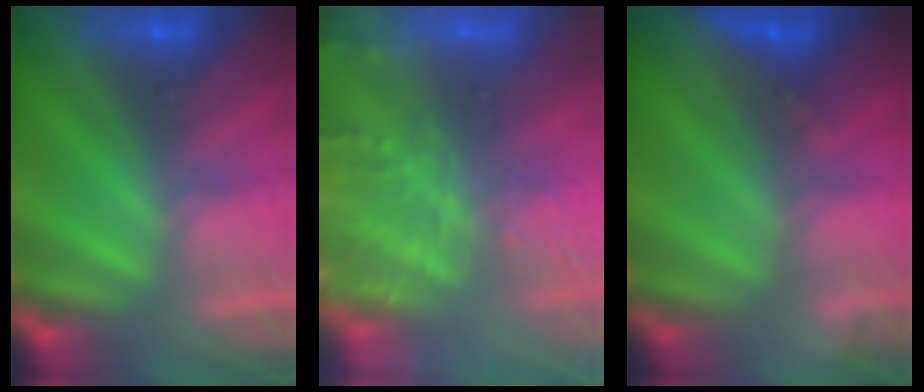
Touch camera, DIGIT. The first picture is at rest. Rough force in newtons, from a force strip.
{"total": 7.4}
{"total": 2.7}